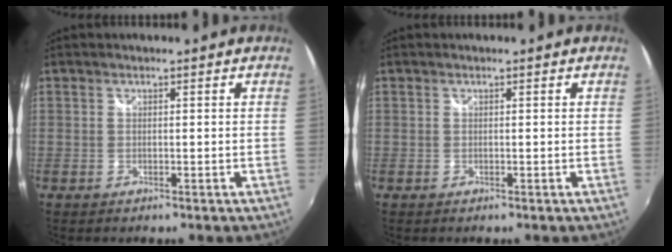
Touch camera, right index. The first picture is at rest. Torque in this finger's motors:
{"motor_torque": [0.00, 0.00, 0.00, 0.00]}